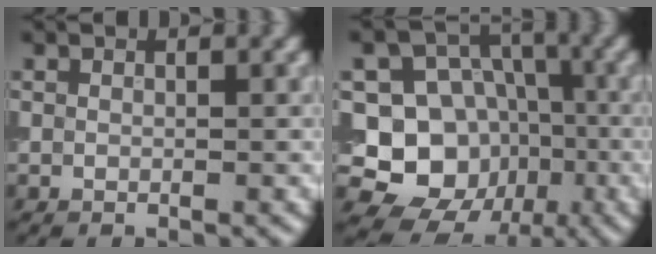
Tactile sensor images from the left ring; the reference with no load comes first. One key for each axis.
{"total": 12.1, "fx": -3.4, "fy": 10.7, "fz": 4.6, "tx": -0.075, "ty": 0.008, "tz": -0.083}